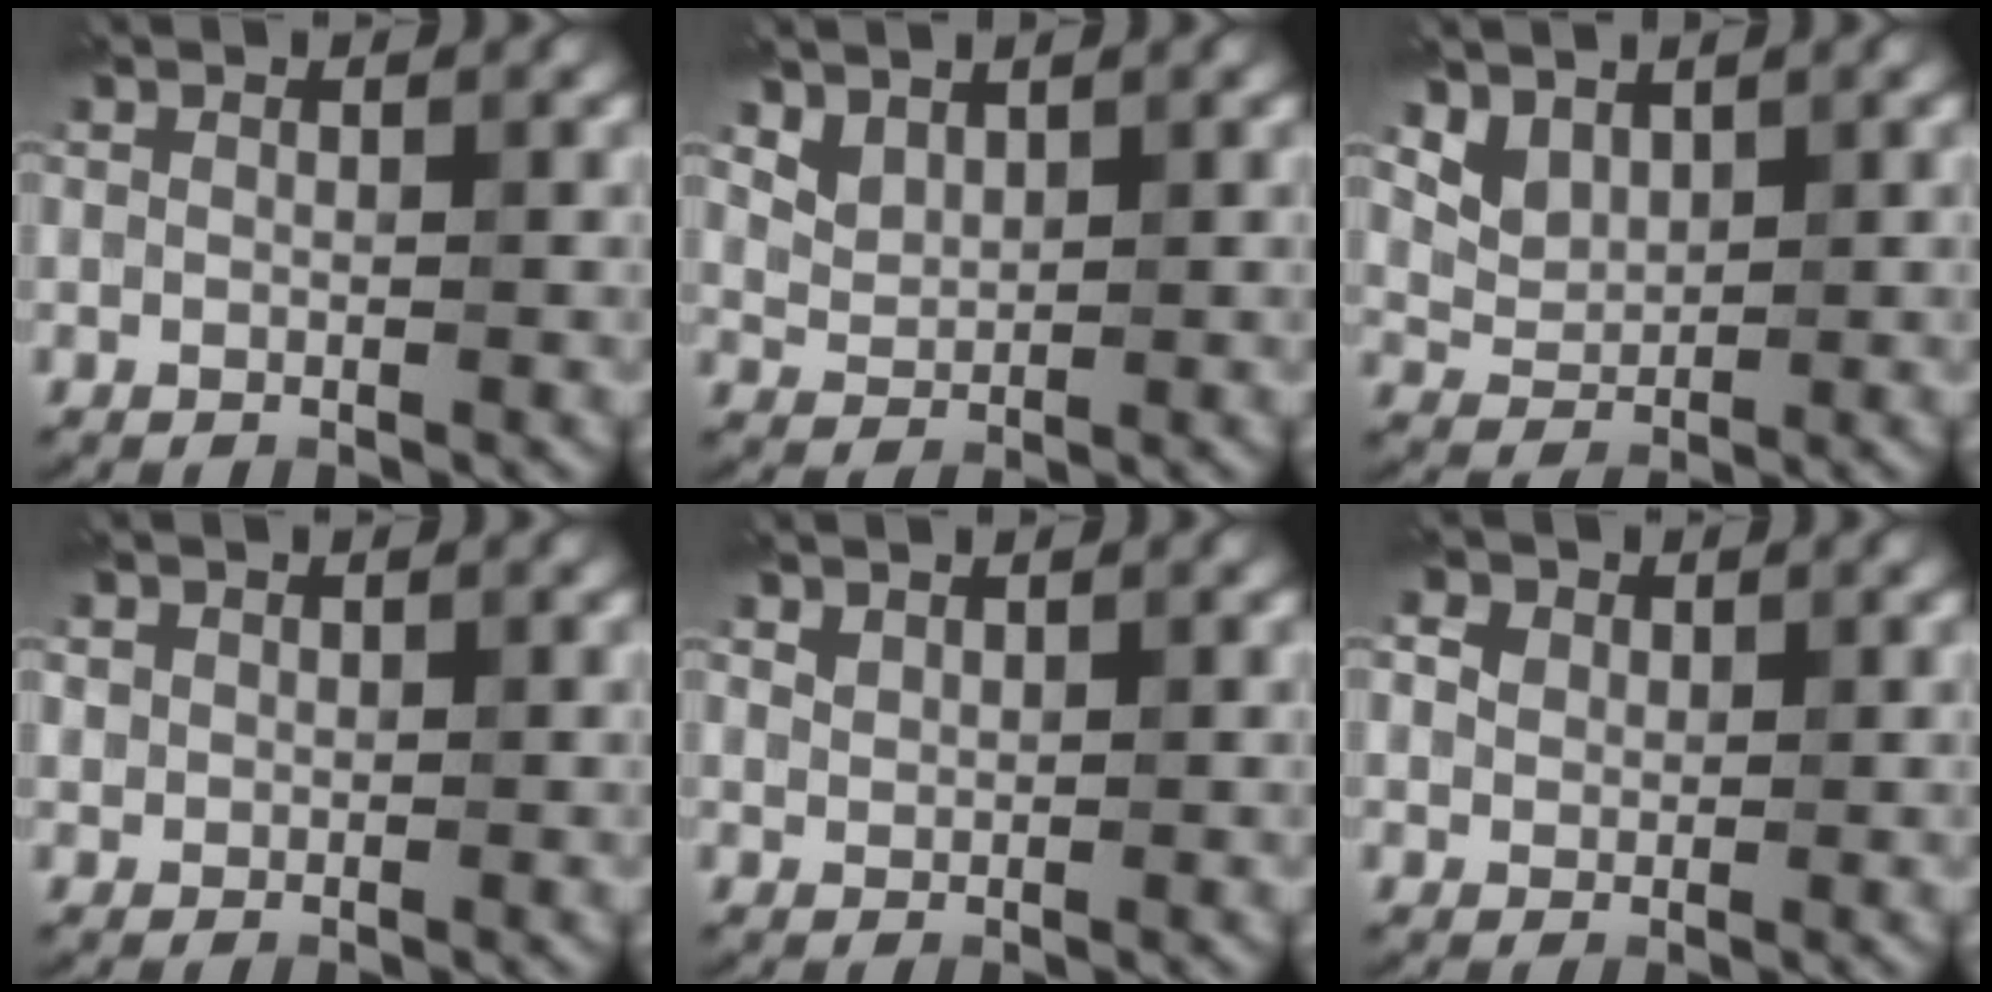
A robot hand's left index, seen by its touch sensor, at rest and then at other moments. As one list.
[{"total": 2.2, "force": [2.0, 1.0, 0.0], "torque": [-0.011, -0.002, 0.049]}, {"total": 2.8, "force": [2.3, 1.5, 0.3], "torque": [-0.020, -0.011, 0.065]}, {"total": 1.1, "force": [0.6, 0.8, -0.4], "torque": [0.010, 0.008, 0.008]}, {"total": 1.1, "force": [1.0, 0.2, -0.3], "torque": [-0.001, 0.005, 0.022]}, {"total": 6.6, "force": [3.6, 4.7, 2.9], "torque": [-0.057, 0.043, 0.023]}]